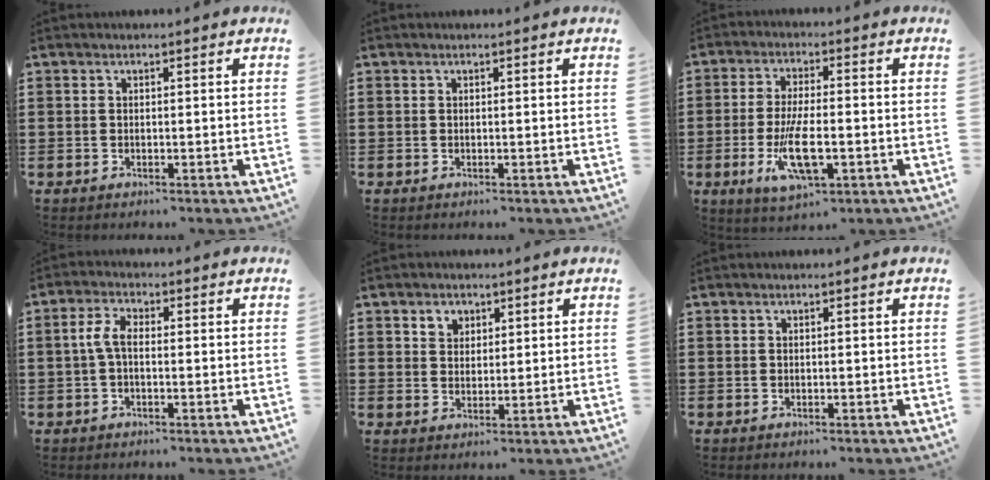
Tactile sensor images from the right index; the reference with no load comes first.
{"total": 0.0}
{"total": 9.0, "force": [-2.6, 3.0, 8.1], "torque": [-0.170, -0.017, -0.045]}
{"total": 3.7, "force": [-0.4, 1.8, 3.3], "torque": [-0.084, 0.000, -0.015]}
{"total": 2.7, "force": [1.6, 2.0, 0.6], "torque": [-0.021, 0.009, 0.030]}
{"total": 0.0}